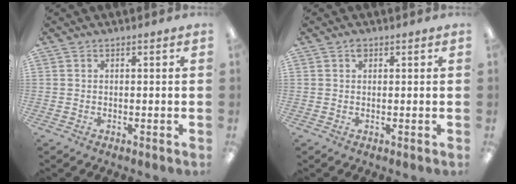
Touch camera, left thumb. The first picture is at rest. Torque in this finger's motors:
{"motor_torque": [0.18, 0.25, 0.28, -0.04, 0.00]}